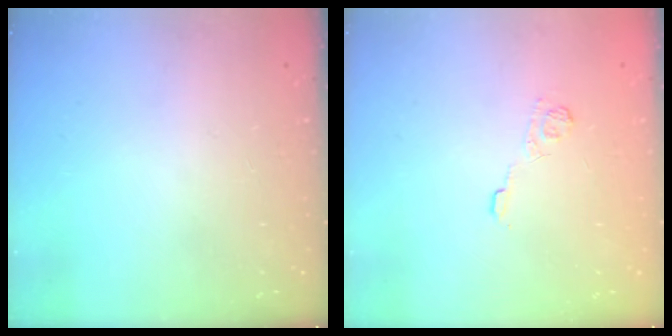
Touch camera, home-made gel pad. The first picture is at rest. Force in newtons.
{"total": 4.0, "press": 3.7, "slide": 1.4}